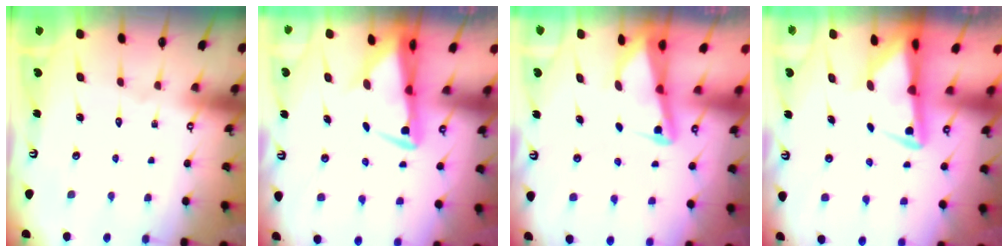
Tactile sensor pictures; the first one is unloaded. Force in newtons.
{"total": 3.3, "press": 3.2, "slide": 0.6}
{"total": 2.7, "press": 2.6, "slide": 0.6}
{"total": 3.5, "press": 3.4, "slide": 0.6}